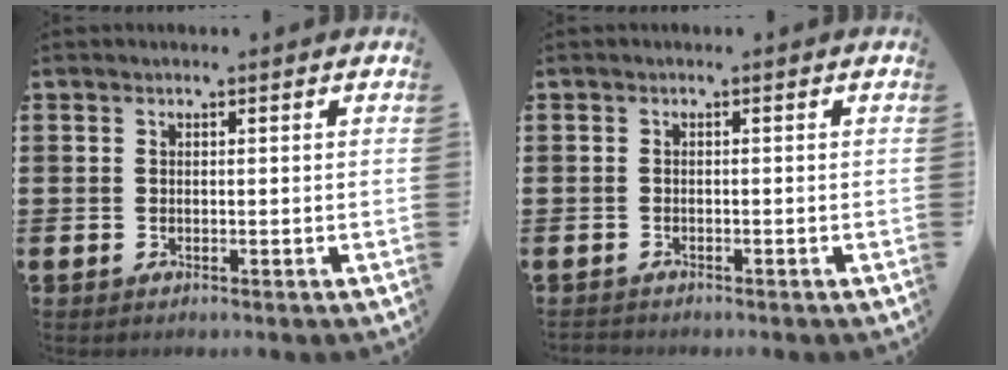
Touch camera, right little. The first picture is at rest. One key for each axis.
{"total": 0.5, "fx": -0.5, "fy": 0.1, "fz": -0.1, "tx": -0.001, "ty": -0.001, "tz": -0.011}